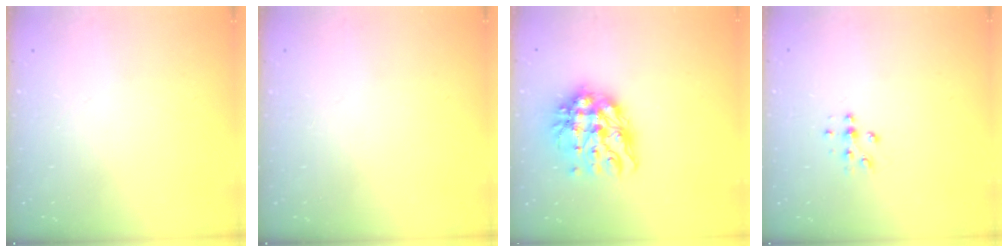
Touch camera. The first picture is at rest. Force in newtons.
{"total": 0.0}
{"total": 13.6, "press": 13.5, "slide": 1.0}
{"total": 6.2, "press": 5.9, "slide": 1.9}